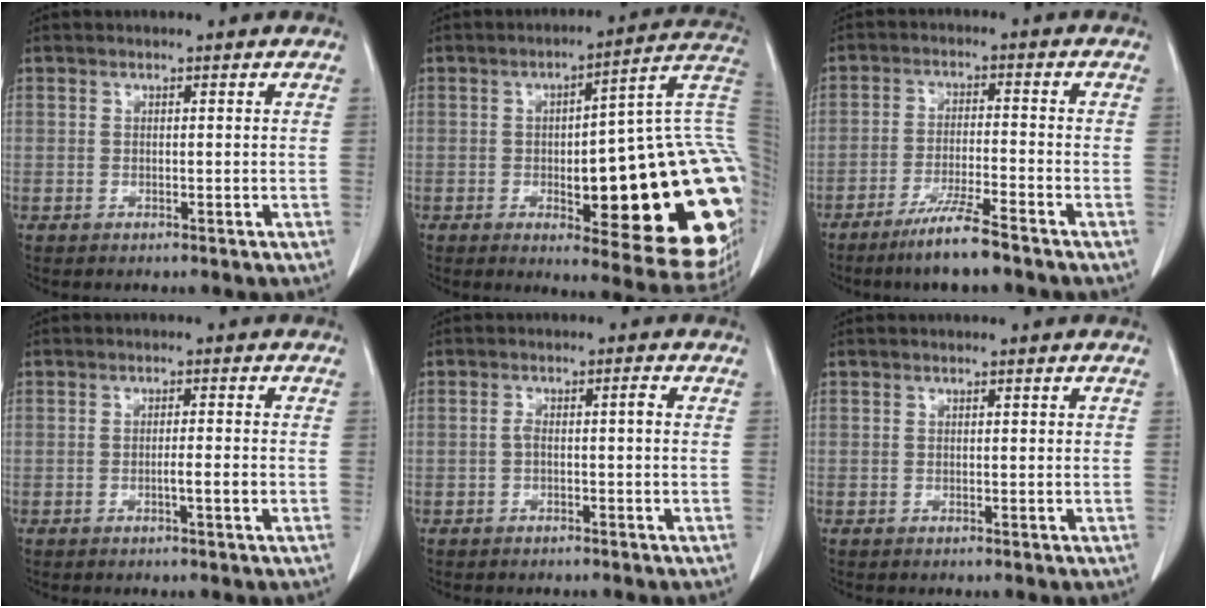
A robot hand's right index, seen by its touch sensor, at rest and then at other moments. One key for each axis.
{"total": 29.6, "fx": -3.2, "fy": 6.1, "fz": 28.8, "tx": -0.274, "ty": 0.020, "tz": -0.035}
{"total": 7.0, "fx": -5.2, "fy": -0.2, "fz": 4.6, "tx": -0.088, "ty": -0.019, "tz": -0.099}
{"total": 2.3, "fx": -0.7, "fy": -0.1, "fz": 2.2, "tx": -0.035, "ty": -0.001, "tz": -0.014}
{"total": 2.0, "fx": -0.3, "fy": 0.4, "fz": 1.9, "tx": -0.035, "ty": 0.010, "tz": -0.003}
{"total": 0.0}